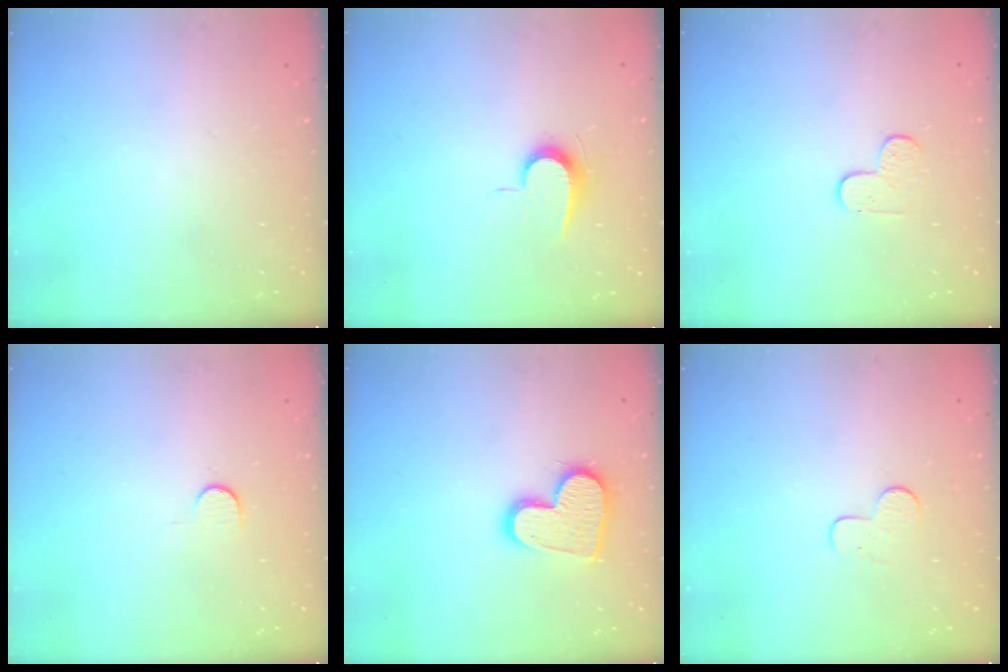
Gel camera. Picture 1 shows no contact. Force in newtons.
{"total": 6.5, "press": 6.4, "slide": 0.6}
{"total": 5.4, "press": 5.3, "slide": 0.6}
{"total": 5.4, "press": 5.4, "slide": 0.6}
{"total": 14.9, "press": 14.9, "slide": 1.0}
{"total": 5.5, "press": 5.5, "slide": 0.5}